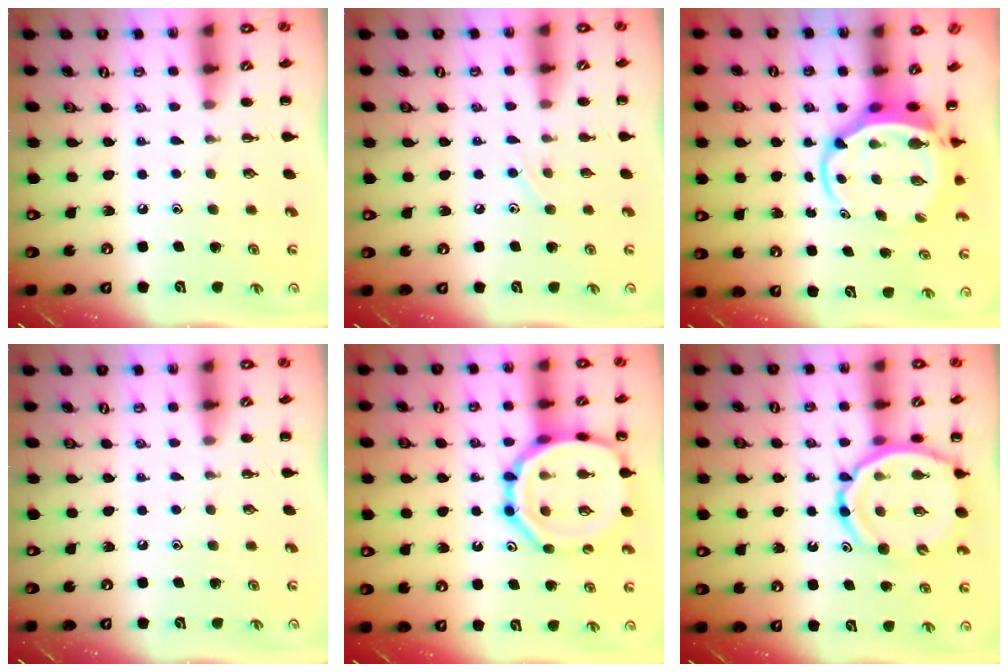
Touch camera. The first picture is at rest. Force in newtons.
{"total": 4.5, "press": 4.3, "slide": 1.1}
{"total": 6.6, "press": 6.4, "slide": 1.5}
{"total": 0.0}
{"total": 18.9, "press": 18.8, "slide": 2.1}
{"total": 13.7, "press": 13.2, "slide": 3.6}